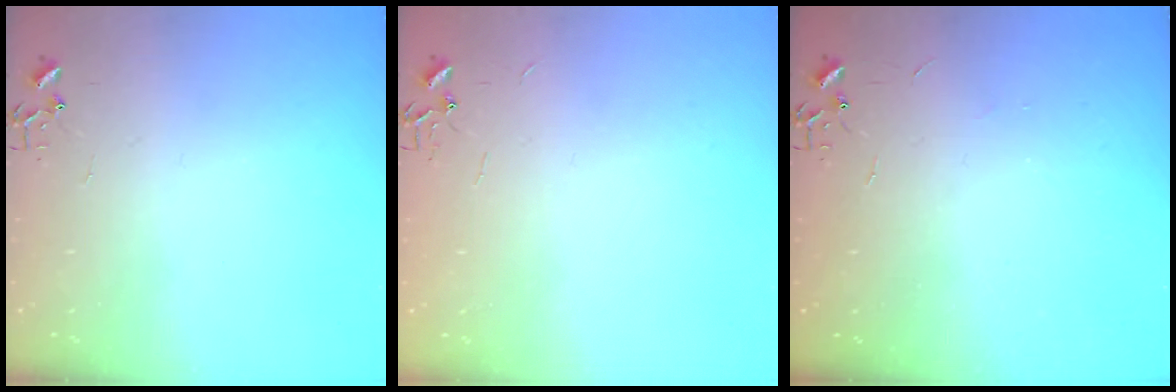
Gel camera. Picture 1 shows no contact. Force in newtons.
{"total": 2.2, "press": 2.2, "slide": 0.3}
{"total": 1.9, "press": 1.9, "slide": 0.3}